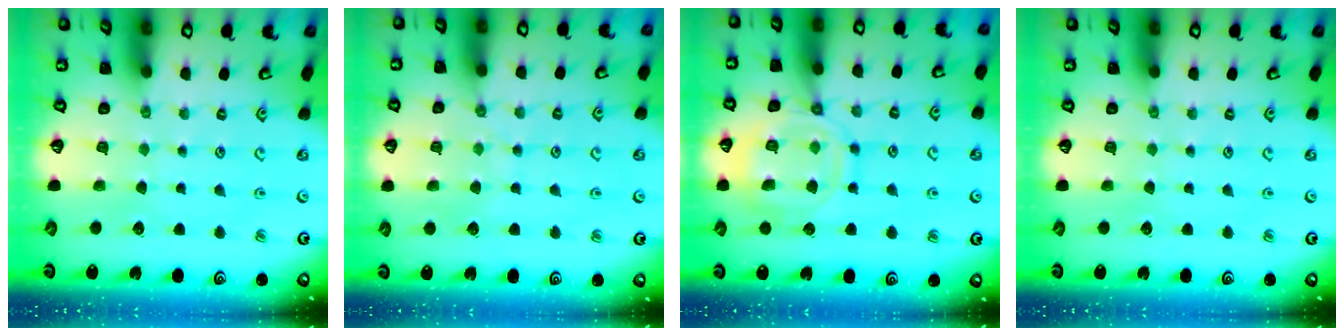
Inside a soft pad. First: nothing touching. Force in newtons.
{"total": 5.4, "press": 5.4, "slide": 0.6}
{"total": 11.9, "press": 11.9, "slide": 0.7}
{"total": 0.0}